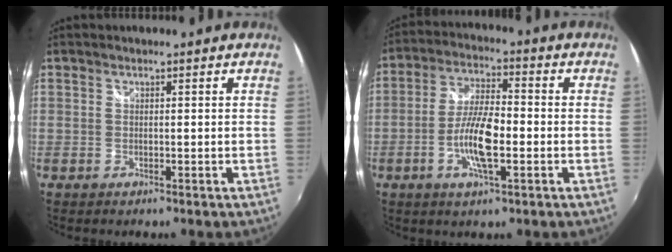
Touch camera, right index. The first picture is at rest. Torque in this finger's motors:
{"motor_torque": [0.38, 0.03, 0.58, 0.08]}